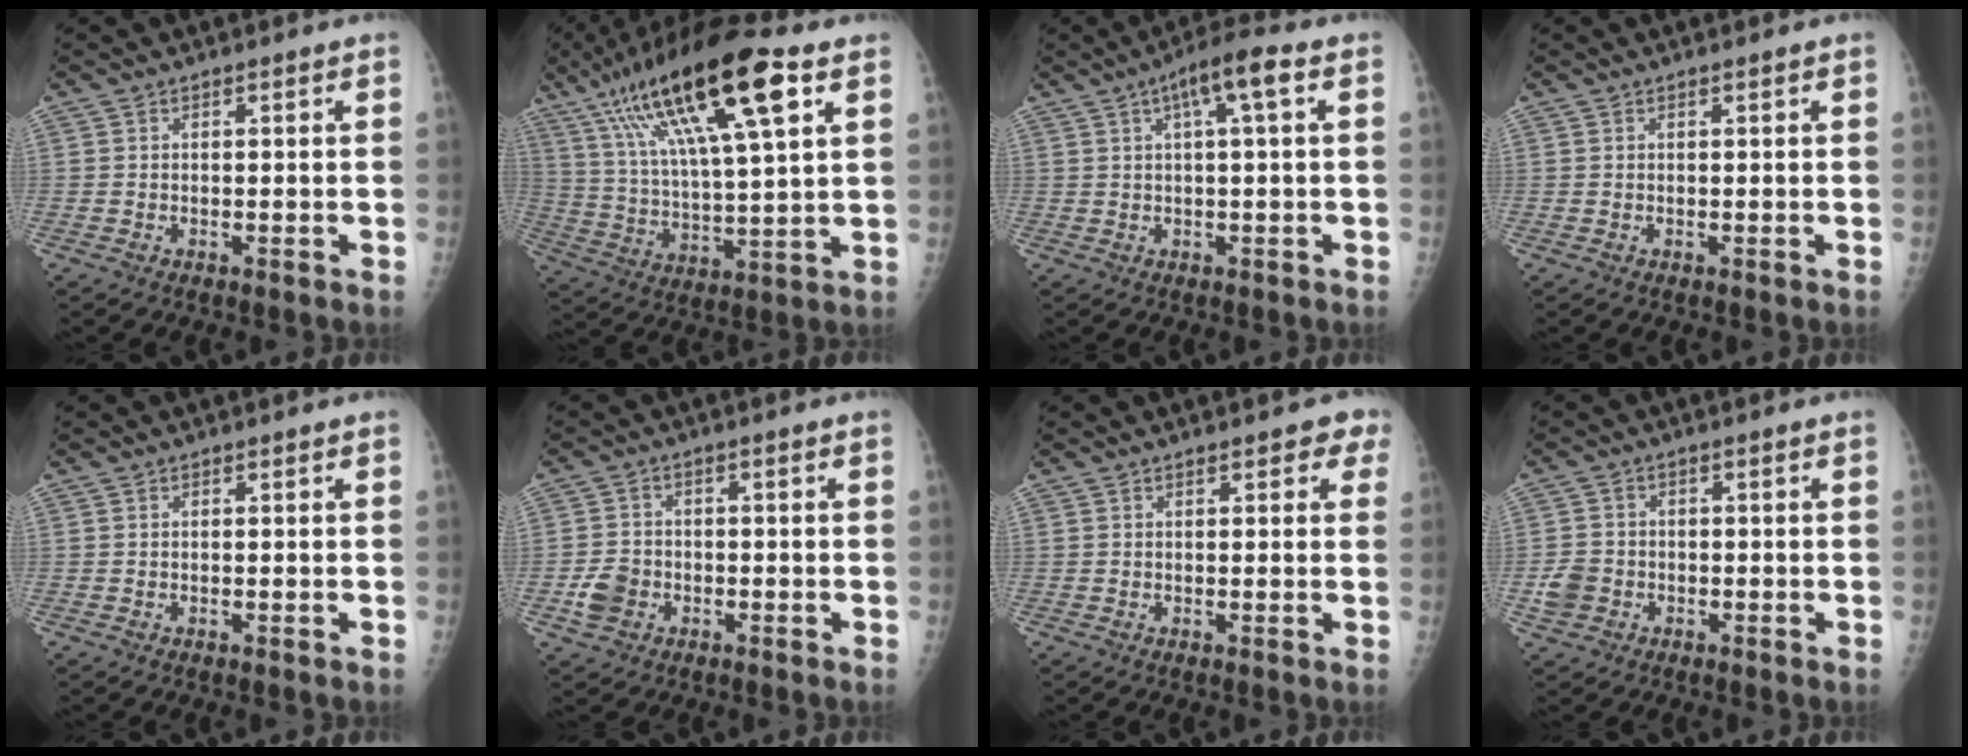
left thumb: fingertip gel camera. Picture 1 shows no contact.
{"total": 23.8, "force": [11.6, 5.7, 19.9], "torque": [-0.358, -0.005, 0.203]}
{"total": 6.6, "force": [2.1, 1.0, 6.2], "torque": [-0.109, 0.022, 0.030]}
{"total": 0.0}
{"total": 0.0}
{"total": 4.5, "force": [-1.8, 3.6, 2.0], "torque": [-0.031, 0.013, -0.034]}
{"total": 3.6, "force": [2.0, 1.7, 2.4], "torque": [-0.004, -0.002, 0.016]}
{"total": 4.0, "force": [-1.5, 3.5, 1.4], "torque": [-0.024, 0.013, -0.027]}